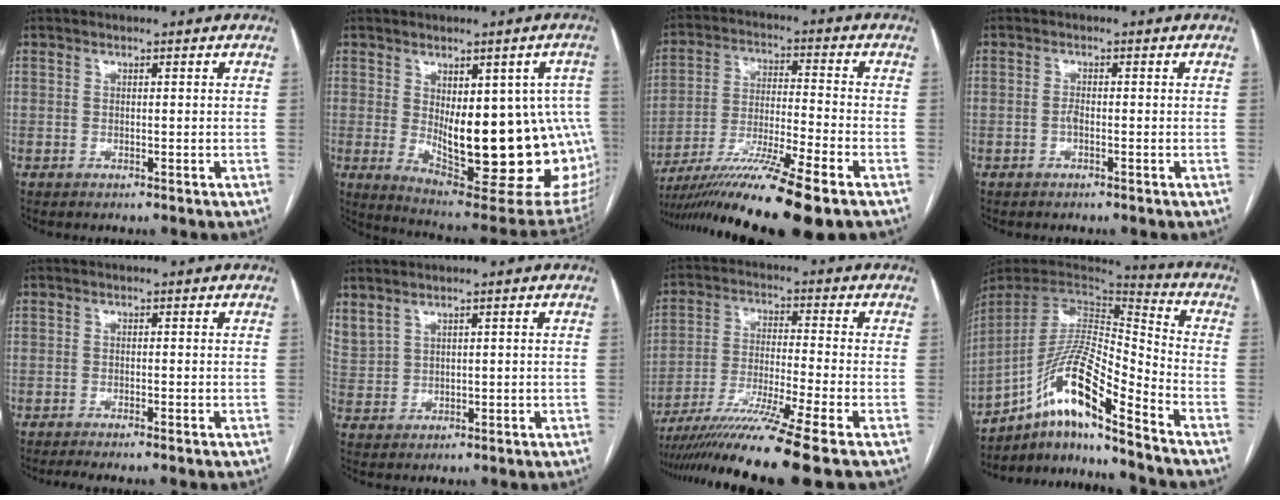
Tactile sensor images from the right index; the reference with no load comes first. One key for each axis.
{"total": 22.9, "fx": -1.5, "fy": 8.4, "fz": 21.3, "tx": -0.196, "ty": -0.002, "tz": 0.008}
{"total": 17.0, "fx": -12.5, "fy": -0.7, "fz": 11.5, "tx": -0.198, "ty": -0.032, "tz": -0.216}
{"total": 1.0, "fx": -0.4, "fy": 0.3, "fz": 0.8, "tx": -0.017, "ty": 0.002, "tz": -0.009}
{"total": 2.9, "fx": -2.3, "fy": -0.2, "fz": 1.7, "tx": -0.023, "ty": -0.003, "tz": -0.034}
{"total": 4.8, "fx": 3.5, "fy": 2.5, "fz": 2.0, "tx": -0.057, "ty": 0.008, "tz": 0.090}
{"total": 14.0, "fx": -10.8, "fy": -2.6, "fz": 8.5, "tx": -0.158, "ty": -0.035, "tz": -0.185}
{"total": 16.6, "fx": -11.0, "fy": 1.4, "fz": 12.3, "tx": -0.245, "ty": 0.009, "tz": -0.196}